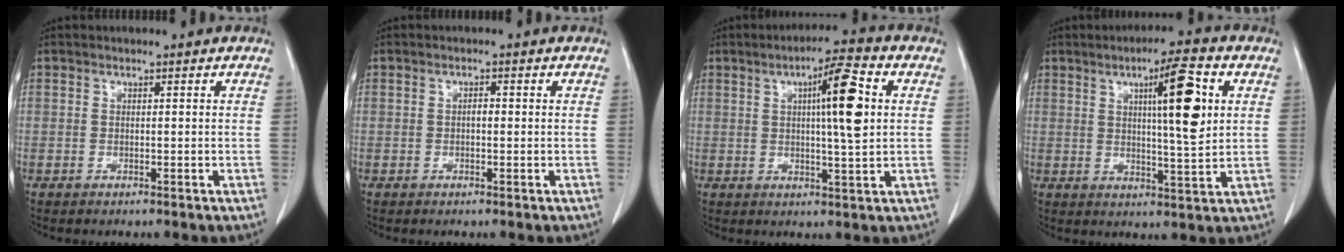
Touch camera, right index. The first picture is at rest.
{"total": 1.0, "force": [-0.1, 0.5, 0.9], "torque": [-0.014, 0.004, -0.003]}
{"total": 9.4, "force": [1.9, 0.5, 9.2], "torque": [-0.144, 0.007, 0.029]}
{"total": 10.2, "force": [3.0, 0.8, 9.7], "torque": [-0.149, 0.002, 0.044]}